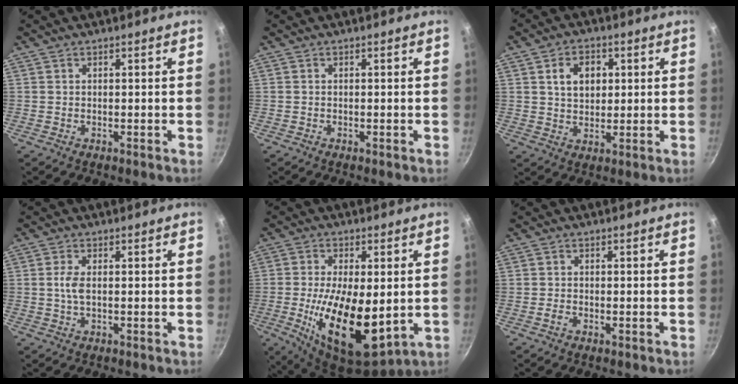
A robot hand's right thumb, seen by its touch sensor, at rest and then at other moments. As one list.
[{"total": 0.0}, {"total": 6.8, "force": [1.8, 4.9, 4.3], "torque": [-0.049, 0.001, 0.030]}, {"total": 2.8, "force": [0.0, 1.1, 2.5], "torque": [-0.059, 0.002, -0.001]}, {"total": 17.9, "force": [-2.0, 8.2, 15.8], "torque": [-0.272, -0.013, -0.026]}, {"total": 1.2, "force": [-0.6, 0.6, 0.9], "torque": [-0.023, 0.004, -0.017]}]